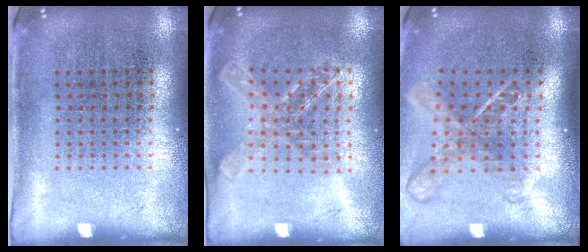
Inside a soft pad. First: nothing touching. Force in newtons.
{"total": 1.5, "press": 1.3, "slide": 0.6}
{"total": 1.8, "press": 1.4, "slide": 1.1}